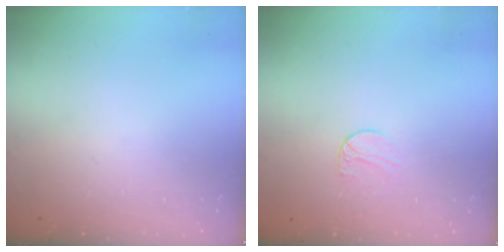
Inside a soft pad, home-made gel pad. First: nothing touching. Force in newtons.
{"total": 6.5, "press": 6.4, "slide": 0.6}